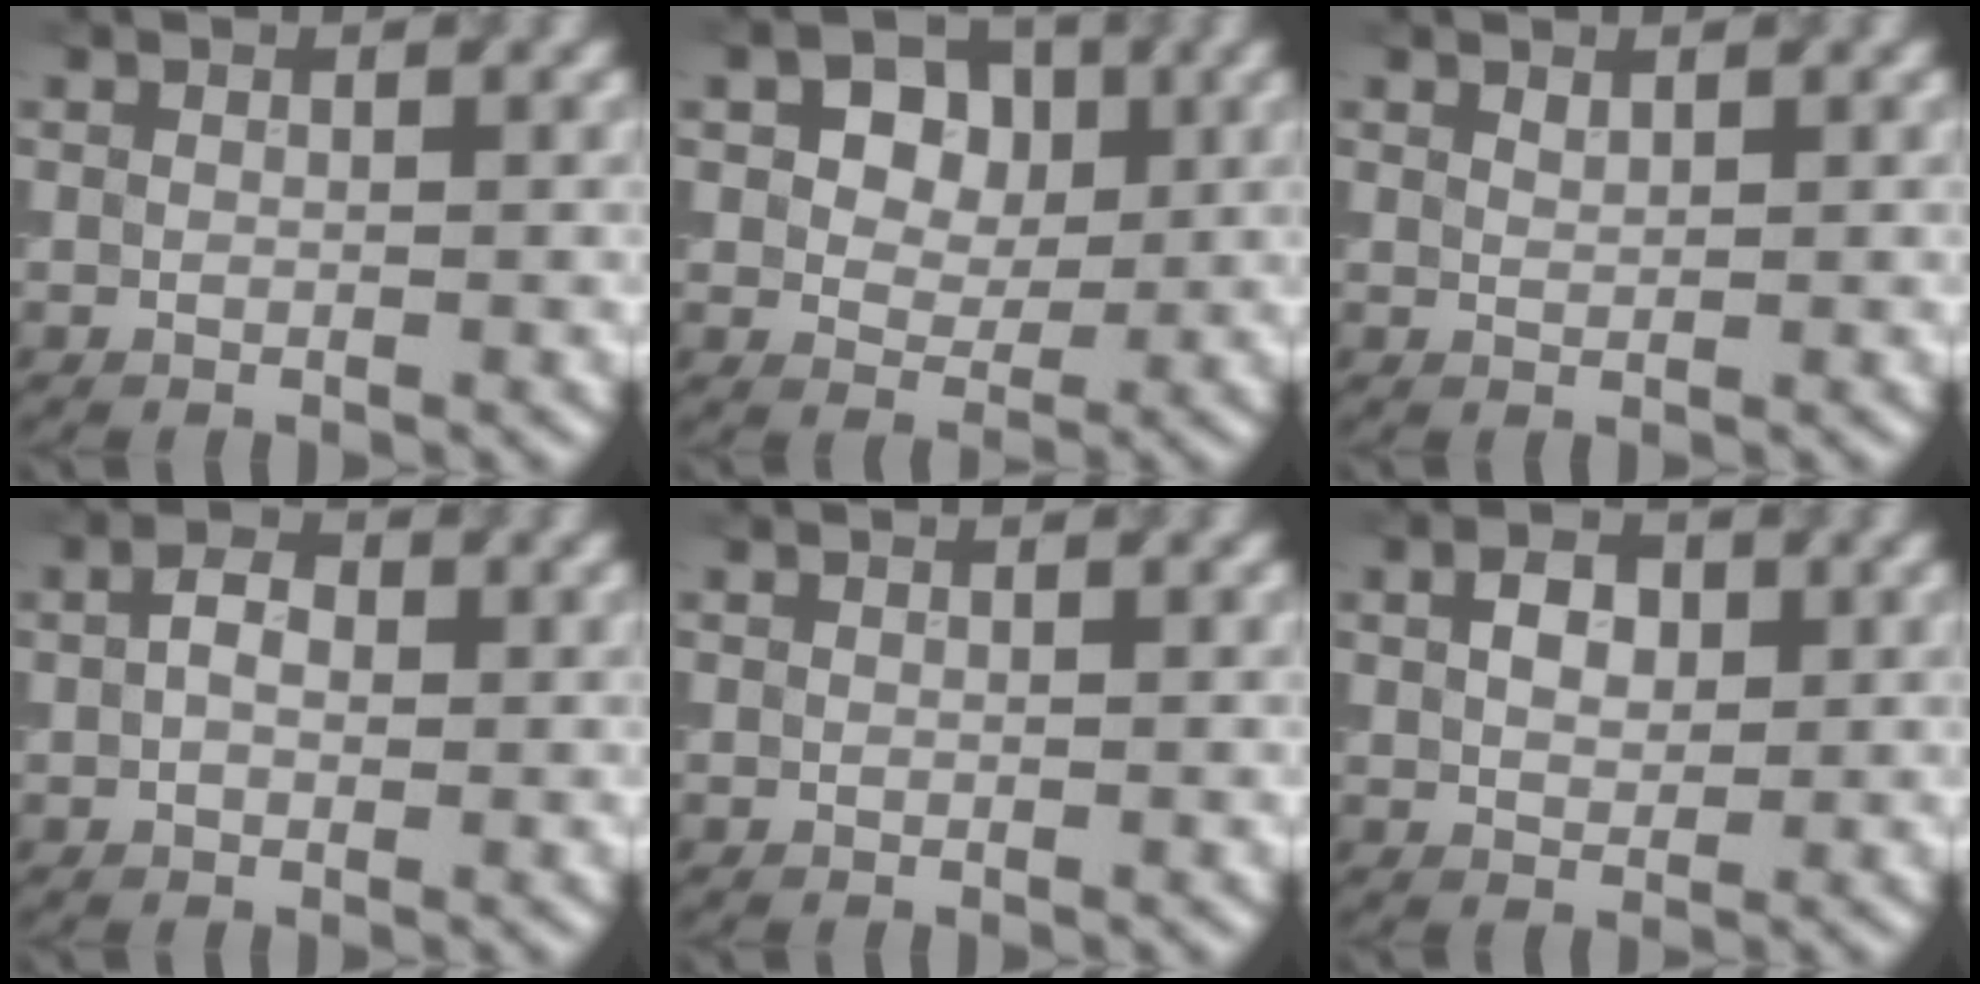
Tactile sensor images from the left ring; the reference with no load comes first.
{"total": 5.1, "force": [1.4, 3.7, 3.3], "torque": [-0.048, 0.010, 0.001]}
{"total": 0.6, "force": [0.5, 0.1, 0.2], "torque": [-0.003, -0.001, 0.013]}
{"total": 2.4, "force": [0.2, 1.6, 1.8], "torque": [-0.030, 0.003, -0.001]}
{"total": 0.0}
{"total": 2.8, "force": [0.6, 1.9, 1.9], "torque": [-0.037, 0.003, 0.011]}